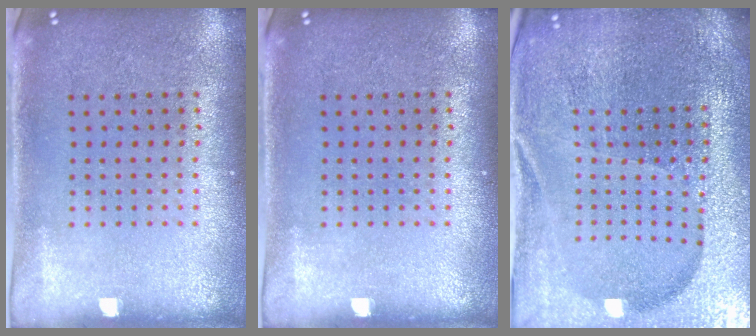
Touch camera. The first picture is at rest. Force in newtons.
{"total": 0.0}
{"total": 4.8, "press": 4.5, "slide": 1.6}